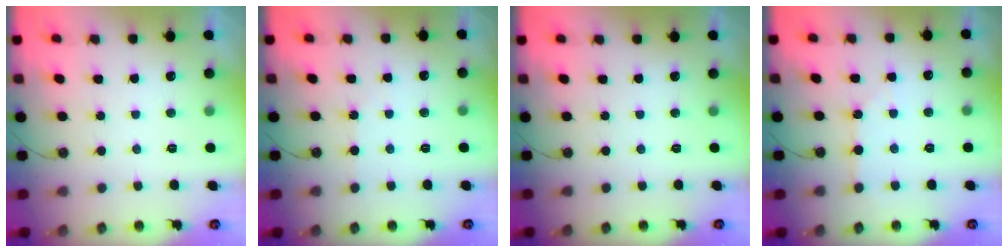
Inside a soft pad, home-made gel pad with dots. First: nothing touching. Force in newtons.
{"total": 2.6, "press": 2.6, "slide": 0.5}
{"total": 0.0}
{"total": 3.5, "press": 3.4, "slide": 0.7}